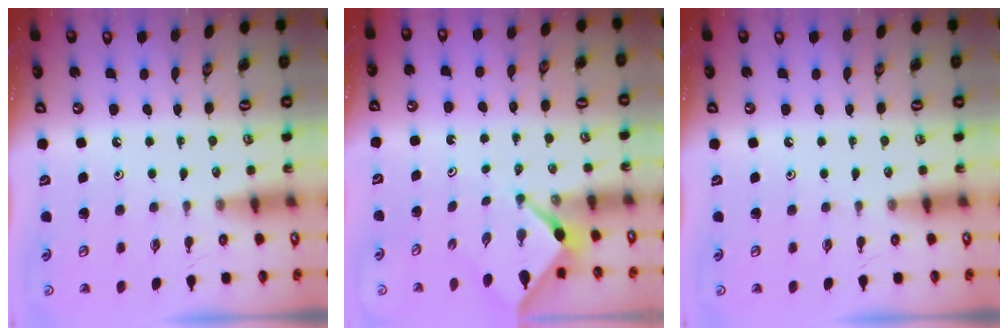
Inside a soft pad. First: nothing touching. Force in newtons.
{"total": 2.3, "press": 2.2, "slide": 0.3}
{"total": 0.0}